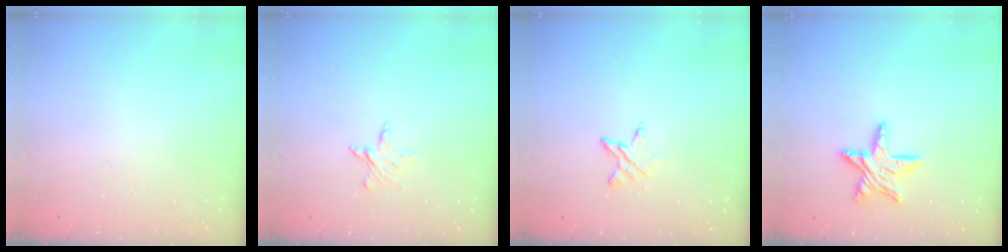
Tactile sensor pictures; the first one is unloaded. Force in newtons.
{"total": 5.2, "press": 5.1, "slide": 0.3}
{"total": 5.6, "press": 5.6, "slide": 0.5}
{"total": 11.1, "press": 11.1, "slide": 1.0}